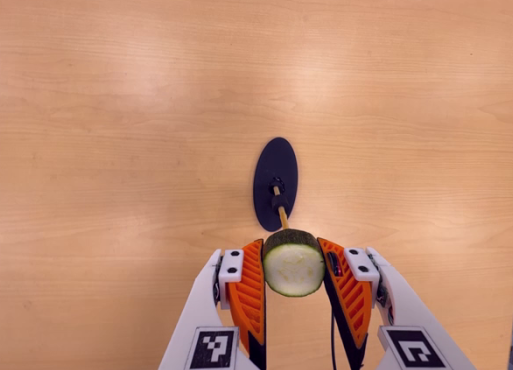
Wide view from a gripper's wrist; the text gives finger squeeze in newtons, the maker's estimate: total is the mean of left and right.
{"total": 13.0, "left": 13.2, "right": 12.8}